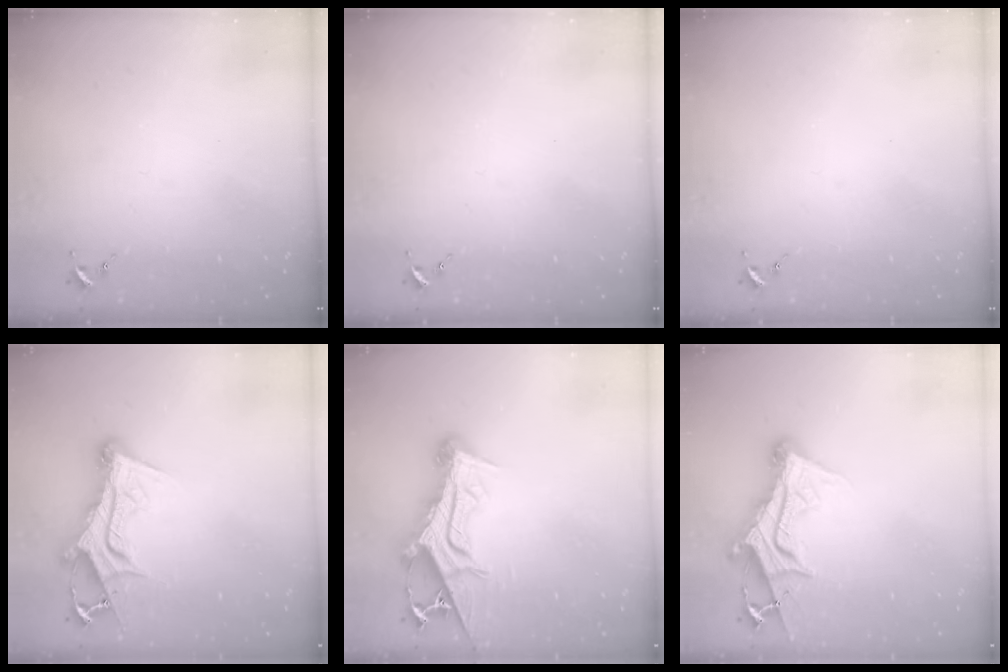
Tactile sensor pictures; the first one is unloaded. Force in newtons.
{"total": 0.0}
{"total": 0.0}
{"total": 14.0, "press": 14.0, "slide": 1.2}
{"total": 15.5, "press": 15.5, "slide": 1.3}
{"total": 13.9, "press": 13.9, "slide": 1.2}